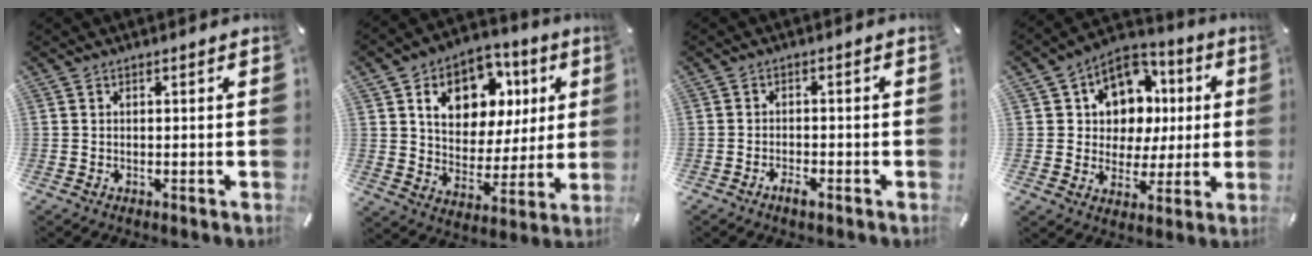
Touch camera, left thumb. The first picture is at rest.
{"total": 14.5, "force": [6.5, 10.7, 7.4], "torque": [-0.121, -0.026, 0.119]}
{"total": 2.7, "force": [-1.9, 1.0, 1.6], "torque": [-0.034, 0.006, -0.038]}
{"total": 11.2, "force": [3.1, 10.2, 3.5], "torque": [-0.060, -0.017, 0.065]}